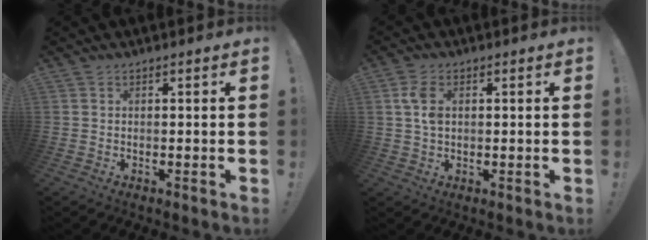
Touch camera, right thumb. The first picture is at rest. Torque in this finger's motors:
{"motor_torque": [0.04, 0.04, 0.01, 0.03, 0.02]}